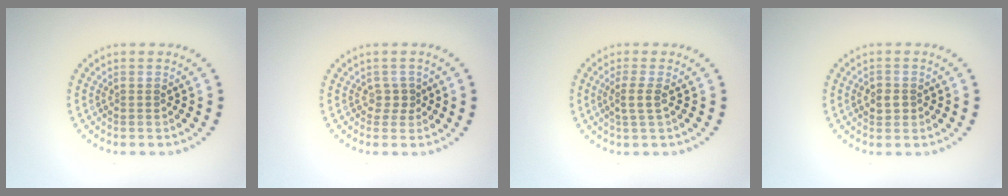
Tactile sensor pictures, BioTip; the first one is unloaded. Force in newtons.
{"total": 1.4, "press": 1.0, "slide": 1.0}
{"total": 1.8, "press": 1.4, "slide": 1.1}
{"total": 1.5, "press": 1.5, "slide": 0.3}